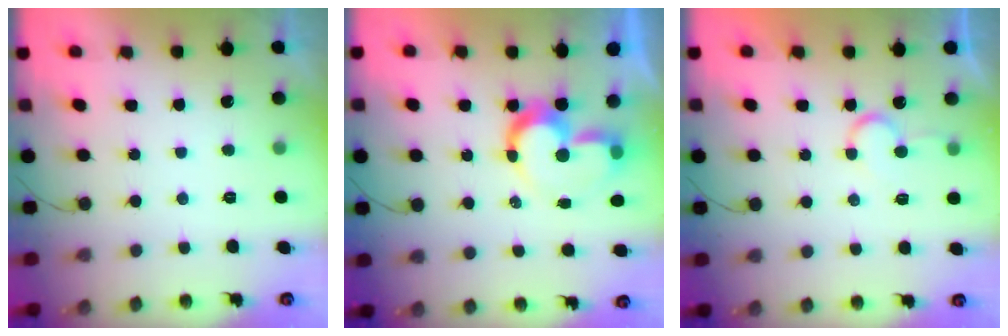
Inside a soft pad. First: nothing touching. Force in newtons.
{"total": 10.5, "press": 10.4, "slide": 0.9}
{"total": 6.8, "press": 6.8, "slide": 0.6}